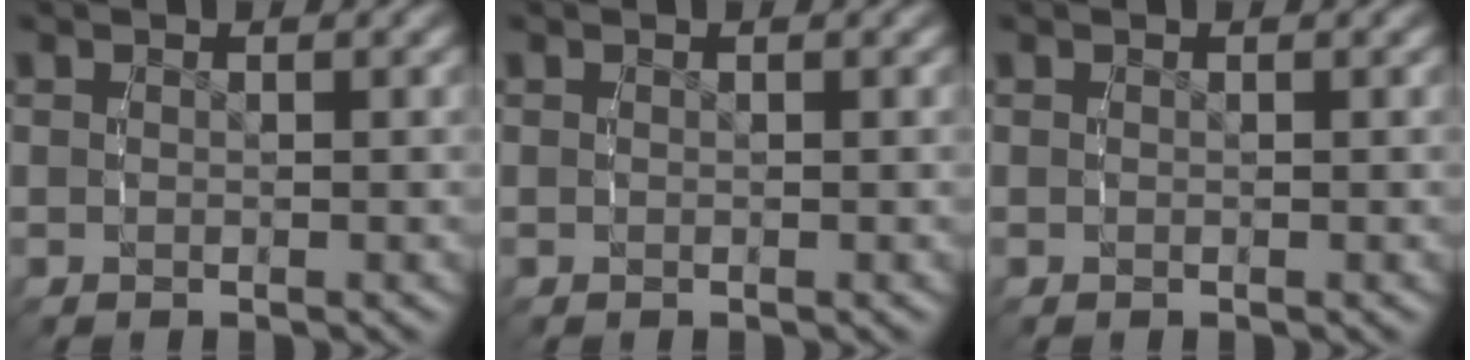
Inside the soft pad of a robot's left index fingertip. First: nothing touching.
{"total": 0.0}
{"total": 0.0}